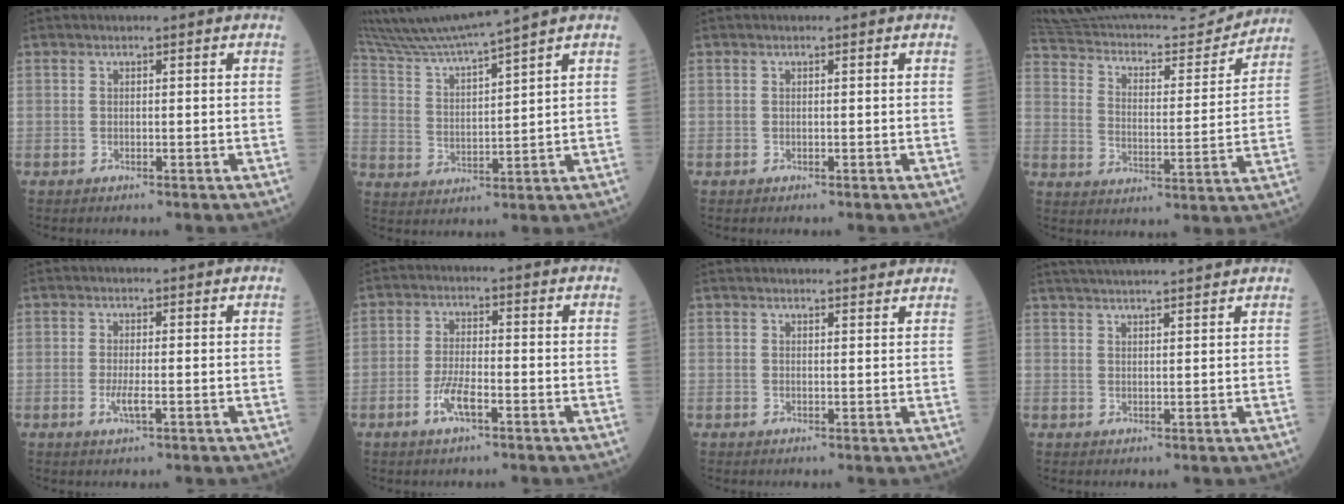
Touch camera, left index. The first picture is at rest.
{"total": 11.5, "force": [10.2, -2.0, 4.8], "torque": [-0.098, 0.008, 0.190]}
{"total": 0.0}
{"total": 23.2, "force": [22.0, 2.8, 6.8], "torque": [-0.122, -0.029, 0.319]}
{"total": 1.9, "force": [-0.1, 0.2, 1.8], "torque": [-0.038, -0.003, -0.001]}
{"total": 4.0, "force": [-2.0, 0.9, 3.4], "torque": [-0.075, -0.002, -0.040]}
{"total": 9.2, "force": [8.9, 1.3, 2.2], "torque": [-0.020, 0.019, 0.100]}
{"total": 13.2, "force": [12.3, 0.3, 5.0], "torque": [-0.091, 0.029, 0.178]}